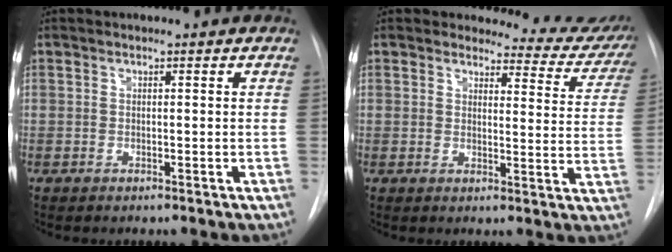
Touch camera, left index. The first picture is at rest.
{"total": 12.1, "force": [11.7, 2.9, 0.8], "torque": [0.025, -0.070, 0.101]}